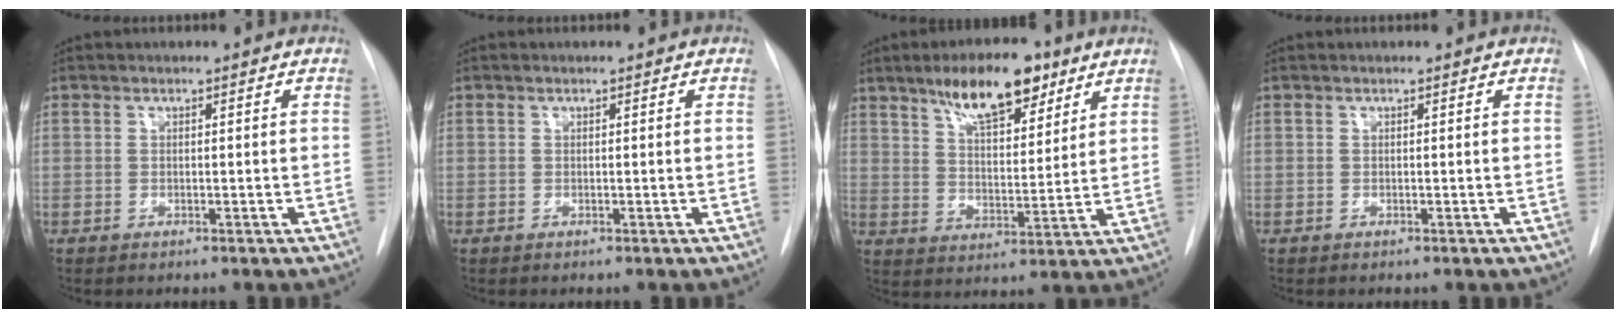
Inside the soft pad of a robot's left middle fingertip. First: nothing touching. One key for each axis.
{"total": 0.0}
{"total": 11.5, "fx": 7.5, "fy": 3.8, "fz": 7.8, "tx": -0.126, "ty": 0.006, "tz": 0.128}
{"total": 0.0}